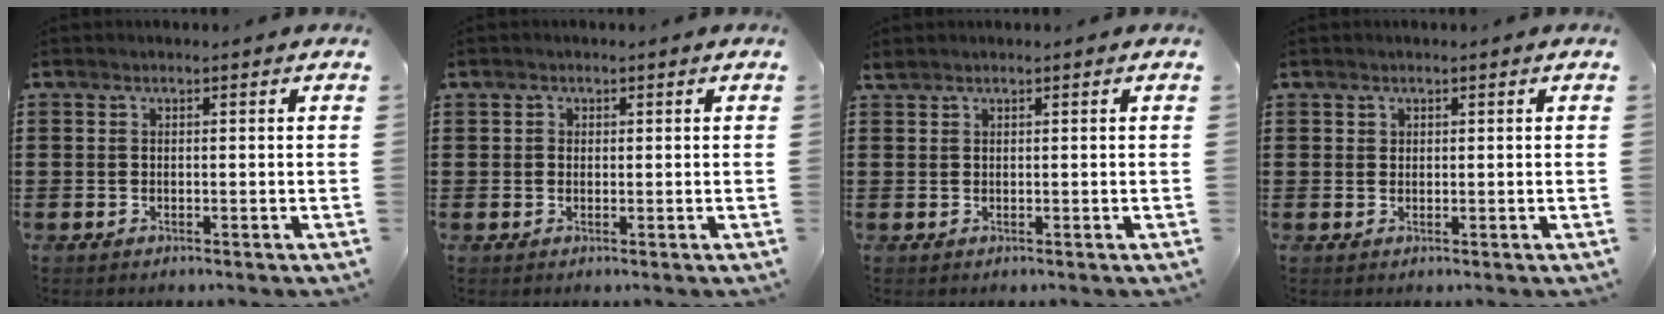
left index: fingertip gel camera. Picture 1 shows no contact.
{"total": 1.0, "force": [0.4, 1.0, 0.1], "torque": [-0.005, 0.004, 0.008]}
{"total": 0.8, "force": [0.8, 0.2, 0.2], "torque": [-0.007, 0.000, 0.016]}
{"total": 1.0, "force": [0.7, 0.6, 0.1], "torque": [-0.005, 0.002, 0.015]}